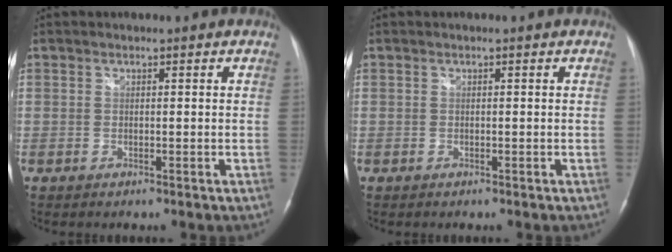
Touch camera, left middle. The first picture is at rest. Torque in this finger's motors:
{"motor_torque": [-0.01, -0.01, 0.00, -0.01]}